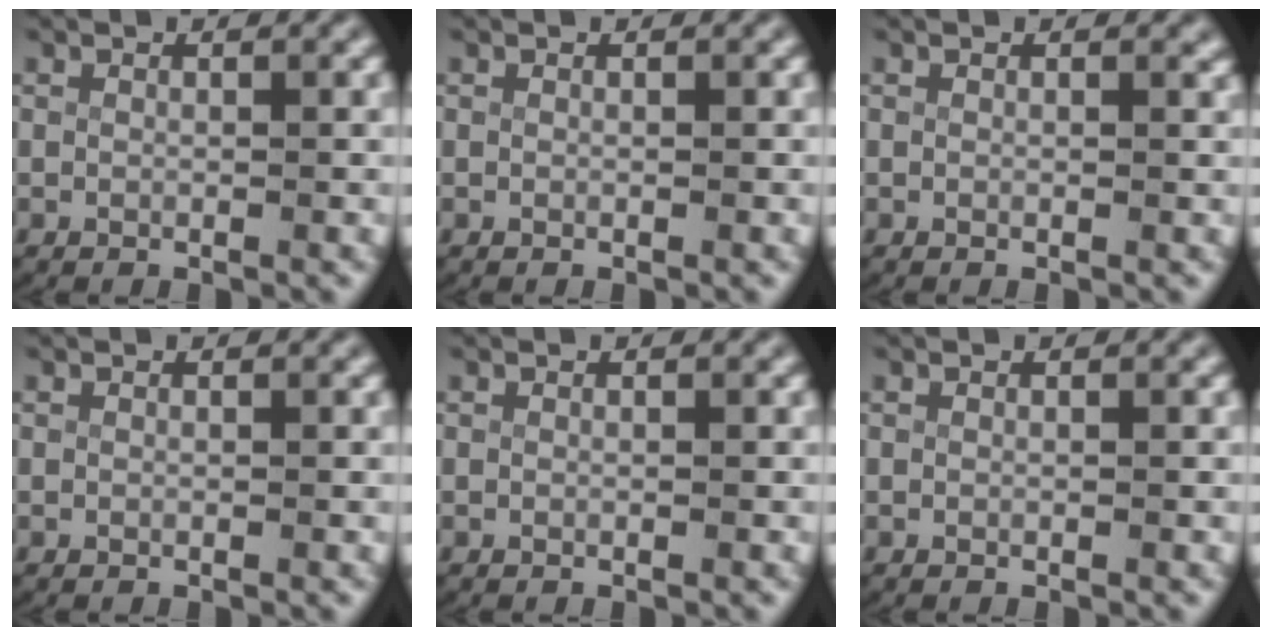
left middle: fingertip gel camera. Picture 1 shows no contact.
{"total": 0.0}
{"total": 0.6, "force": [0.5, 0.3, 0.2], "torque": [-0.003, 0.000, 0.006]}
{"total": 0.0}
{"total": 0.0}
{"total": 0.0}